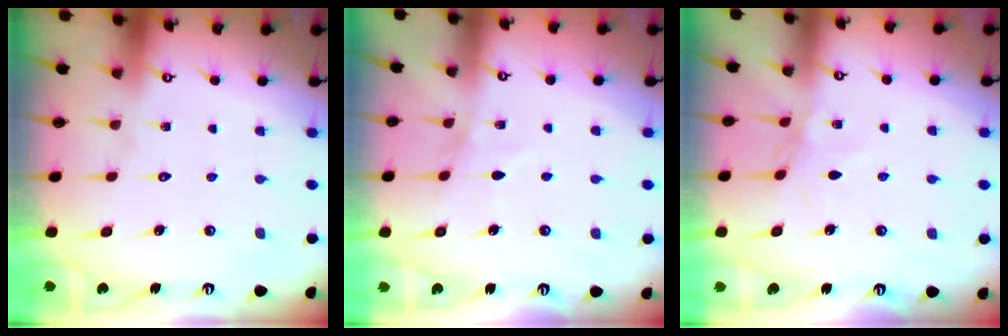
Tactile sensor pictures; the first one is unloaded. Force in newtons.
{"total": 2.9, "press": 2.8, "slide": 0.4}
{"total": 2.5, "press": 2.4, "slide": 0.5}